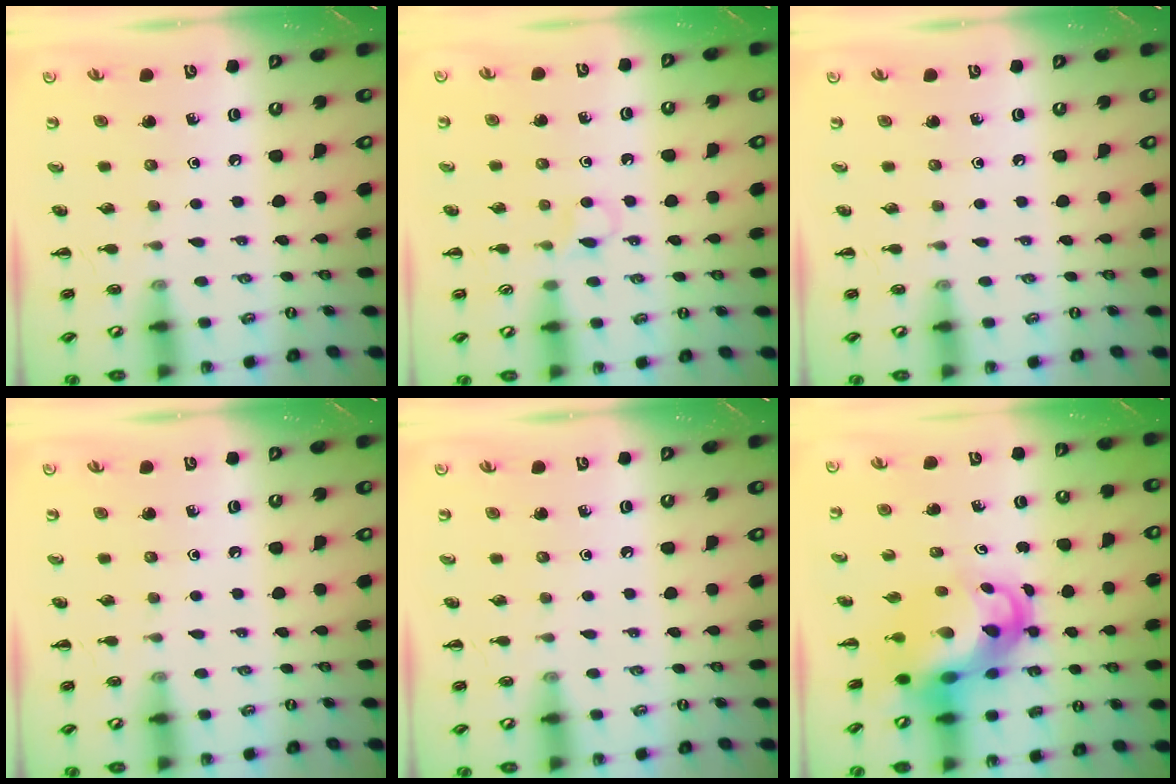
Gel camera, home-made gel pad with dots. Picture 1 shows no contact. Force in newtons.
{"total": 3.6, "press": 3.4, "slide": 1.3}
{"total": 0.0}
{"total": 0.0}
{"total": 0.0}
{"total": 7.7, "press": 7.4, "slide": 2.2}